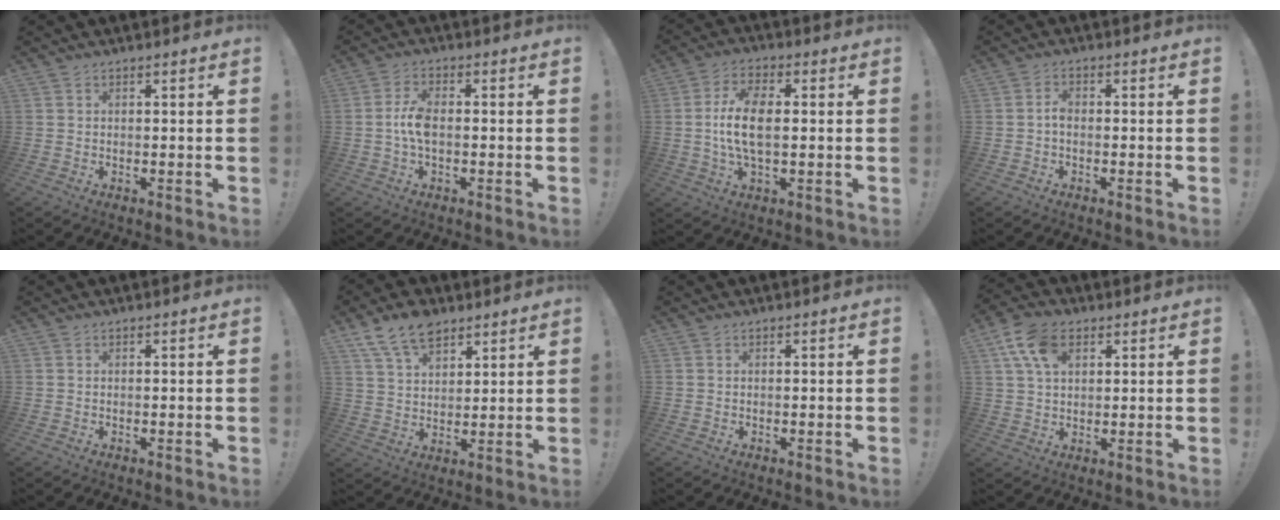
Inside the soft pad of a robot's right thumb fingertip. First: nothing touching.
{"total": 6.2, "force": [-0.9, 2.6, 5.5], "torque": [-0.117, 0.002, -0.016]}
{"total": 10.6, "force": [-0.1, 5.2, 9.2], "torque": [-0.179, -0.002, -0.005]}
{"total": 2.2, "force": [-0.8, 1.0, 1.8], "torque": [-0.035, 0.006, -0.014]}
{"total": 0.0}
{"total": 11.0, "force": [7.5, 6.0, 5.3], "torque": [-0.093, -0.033, 0.145]}
{"total": 0.0}
{"total": 11.2, "force": [4.6, 7.1, 7.3], "torque": [-0.129, -0.001, 0.088]}